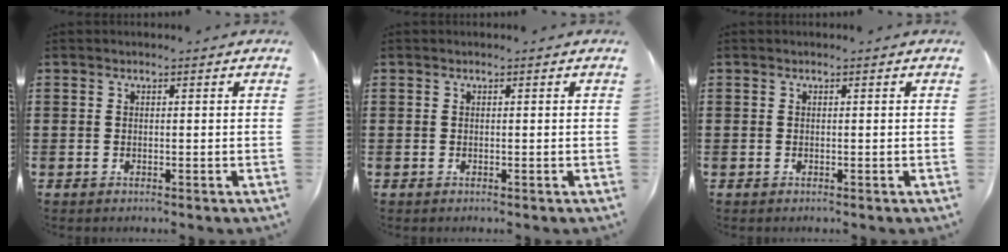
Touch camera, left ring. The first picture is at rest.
{"total": 0.0}
{"total": 0.0}